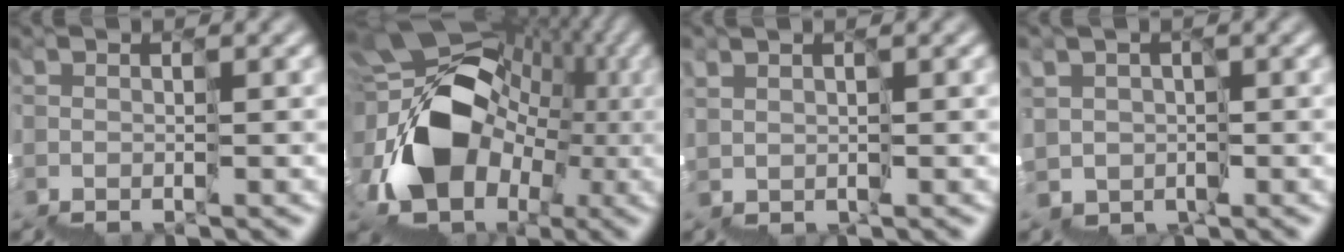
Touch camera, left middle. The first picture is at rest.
{"total": 13.0, "force": [0.1, 10.3, 7.9], "torque": [-0.134, 0.012, 0.013]}
{"total": 1.8, "force": [0.8, 1.1, 1.2], "torque": [-0.010, -0.001, 0.017]}
{"total": 2.7, "force": [0.2, 2.7, -0.3], "torque": [0.019, 0.017, 0.008]}